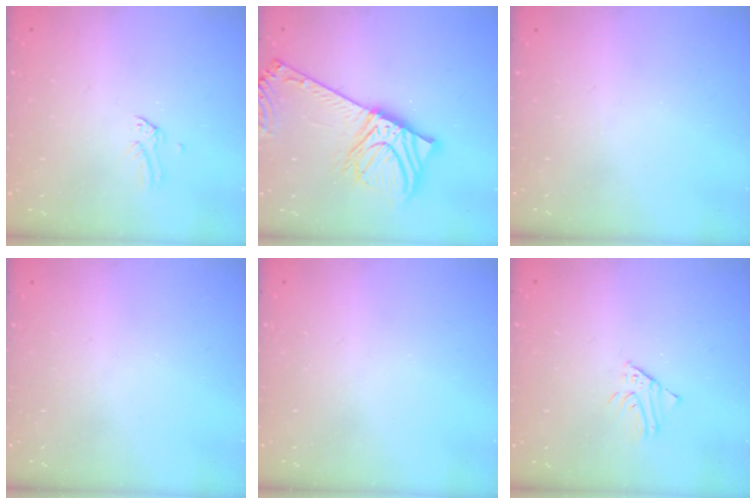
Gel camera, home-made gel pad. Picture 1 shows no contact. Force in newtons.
{"total": 13.9, "press": 13.6, "slide": 2.6}
{"total": 0.0}
{"total": 0.0}
{"total": 0.0}
{"total": 1.3, "press": 1.3, "slide": 0.1}